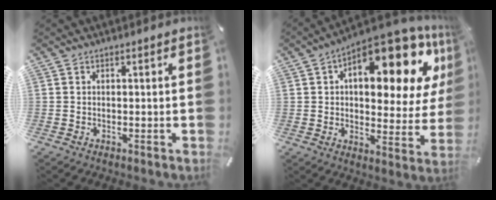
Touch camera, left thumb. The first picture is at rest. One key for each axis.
{"total": 19.4, "fx": 9.8, "fy": 8.9, "fz": 14.2, "tx": -0.188, "ty": -0.074, "tz": 0.156}